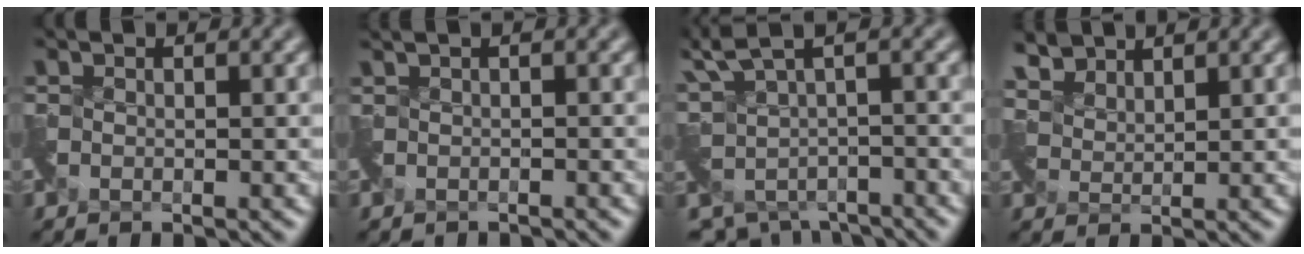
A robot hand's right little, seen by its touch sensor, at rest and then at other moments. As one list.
[{"total": 1.5, "force": [-0.6, 0.7, 1.2], "torque": [-0.021, -0.016, -0.012]}, {"total": 5.2, "force": [0.2, 3.1, 4.2], "torque": [-0.111, -0.036, 0.031]}, {"total": 3.9, "force": [3.7, 1.3, 0.4], "torque": [-0.030, -0.008, 0.085]}]